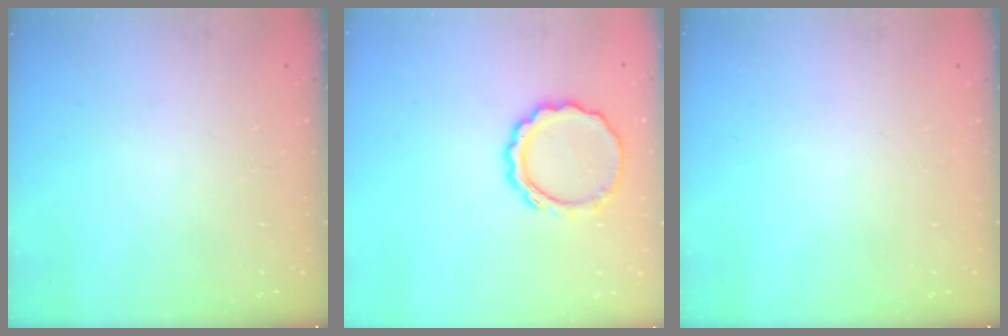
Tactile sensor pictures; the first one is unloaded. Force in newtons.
{"total": 9.0, "press": 9.0, "slide": 1.2}
{"total": 0.0}